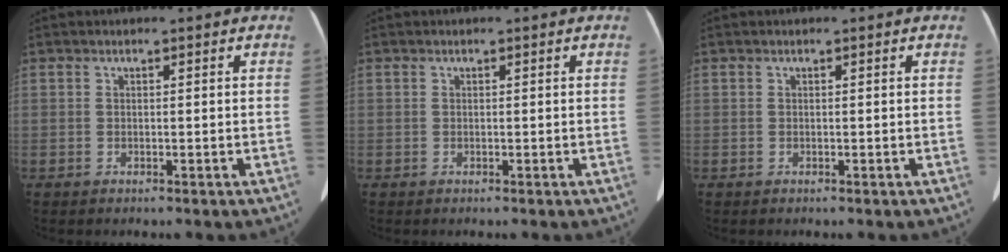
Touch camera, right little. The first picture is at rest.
{"total": 0.0}
{"total": 0.0}